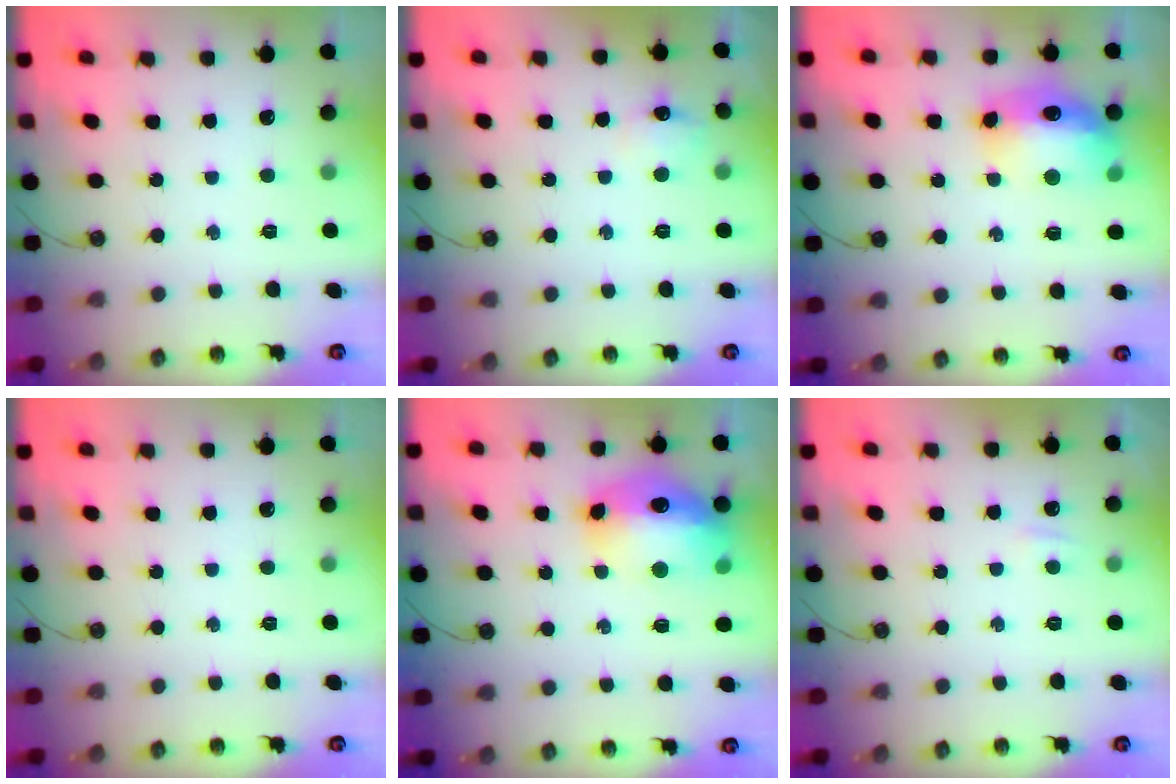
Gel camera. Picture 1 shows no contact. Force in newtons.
{"total": 7.0, "press": 7.0, "slide": 0.8}
{"total": 15.0, "press": 14.9, "slide": 1.5}
{"total": 0.0}
{"total": 17.5, "press": 17.5, "slide": 1.6}
{"total": 2.8, "press": 2.8, "slide": 0.5}